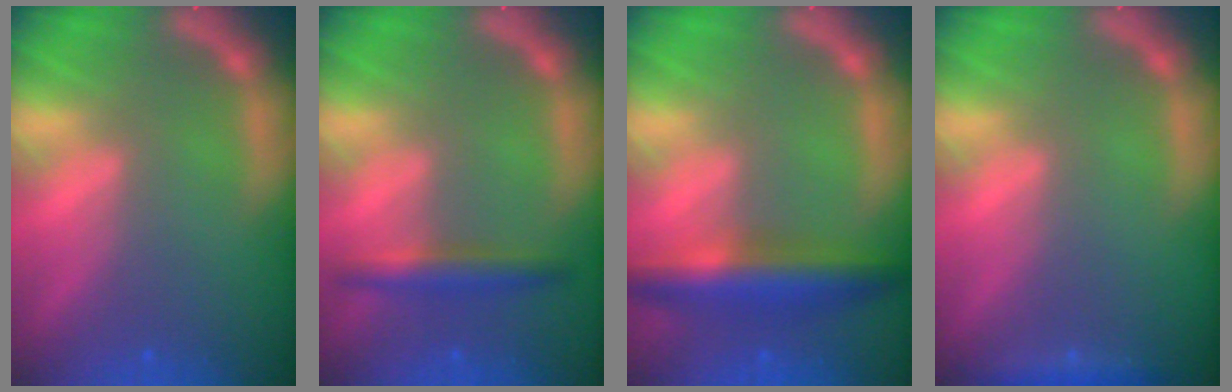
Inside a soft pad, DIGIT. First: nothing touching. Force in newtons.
{"total": 3.0}
{"total": 5.9}
{"total": 1.4}